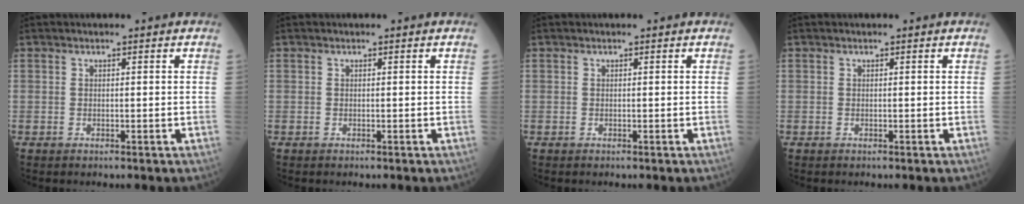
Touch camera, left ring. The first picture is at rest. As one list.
[{"total": 0.0}, {"total": 0.0}, {"total": 0.0}]